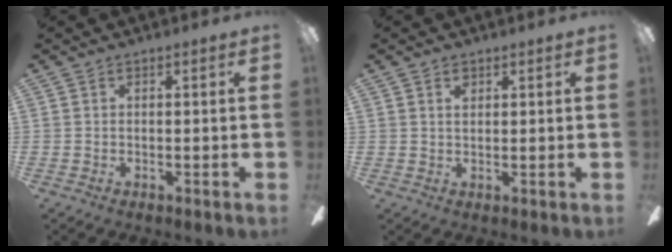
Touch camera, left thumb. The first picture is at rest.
{"total": 2.0, "force": [1.1, 1.2, 1.2], "torque": [-0.020, -0.001, 0.018]}